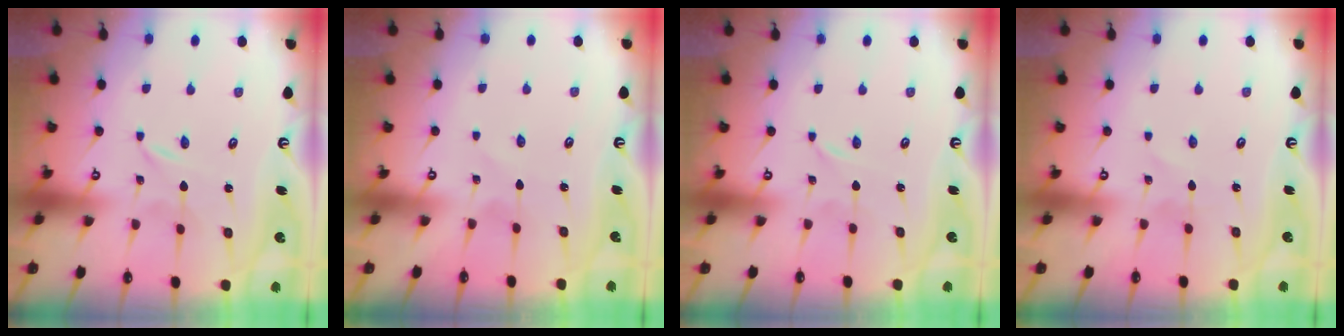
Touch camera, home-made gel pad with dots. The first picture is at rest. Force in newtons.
{"total": 2.2, "press": 2.2, "slide": 0.3}
{"total": 0.0}
{"total": 2.4, "press": 2.4, "slide": 0.2}